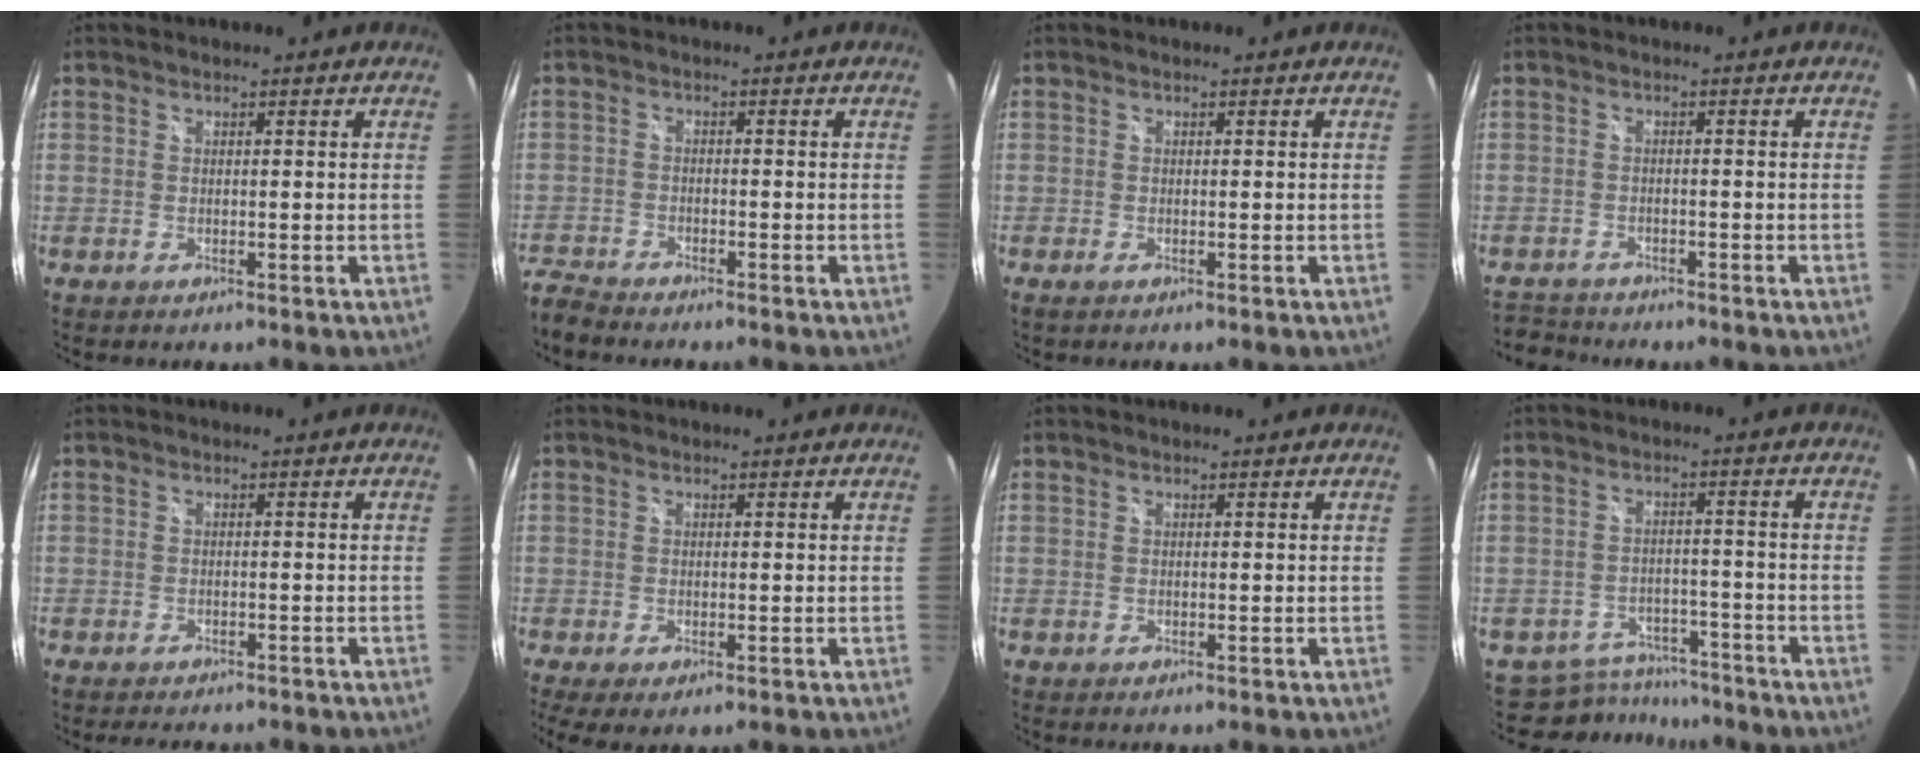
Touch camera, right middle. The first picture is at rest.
{"total": 5.3, "force": [-5.2, 0.7, 0.6], "torque": [-0.036, -0.014, -0.108]}
{"total": 0.5, "force": [-0.3, 0.0, 0.4], "torque": [-0.009, -0.003, -0.007]}
{"total": 5.0, "force": [-4.7, 1.6, 0.3], "torque": [-0.026, -0.004, -0.086]}
{"total": 4.4, "force": [-3.8, 1.6, 1.5], "torque": [-0.034, 0.000, -0.053]}
{"total": 4.7, "force": [-2.3, 1.8, 3.6], "torque": [-0.069, -0.026, -0.029]}
{"total": 0.0}
{"total": 8.9, "force": [-8.1, 3.4, 0.8], "torque": [-0.032, 0.011, -0.116]}